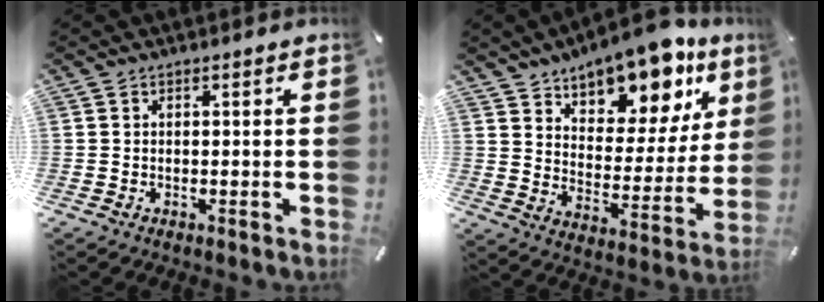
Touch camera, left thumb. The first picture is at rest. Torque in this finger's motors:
{"motor_torque": [0.84, 0.84, 2.08, -0.69, 0.18]}